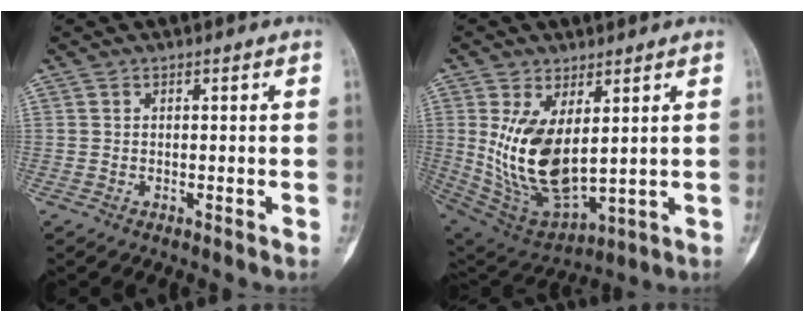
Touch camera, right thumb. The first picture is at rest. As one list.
[{"total": 15.2, "force": [2.7, 7.8, 12.8], "torque": [-0.235, -0.025, 0.081]}]